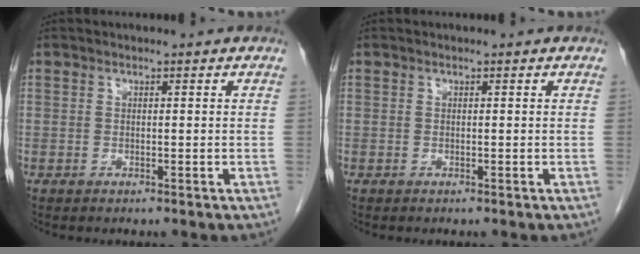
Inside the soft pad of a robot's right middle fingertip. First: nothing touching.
{"total": 0.0}